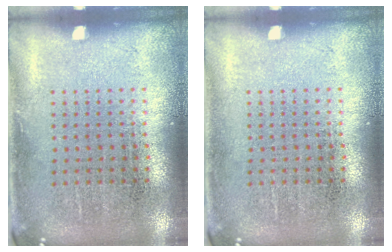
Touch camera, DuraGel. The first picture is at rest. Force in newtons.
{"total": 0.0}